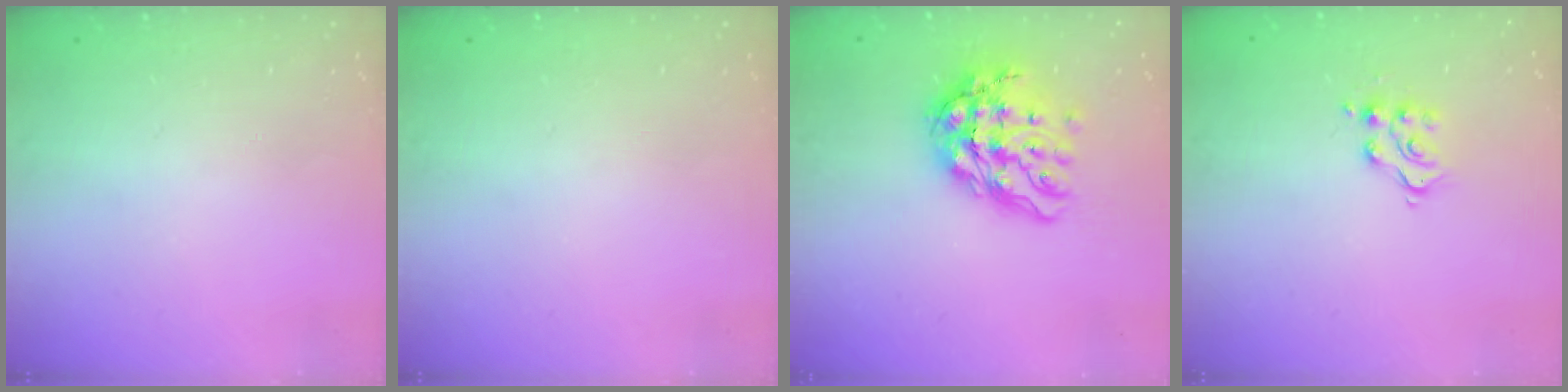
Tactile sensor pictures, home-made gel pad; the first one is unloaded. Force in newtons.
{"total": 0.0}
{"total": 14.3, "press": 14.2, "slide": 1.6}
{"total": 9.1, "press": 9.1, "slide": 0.5}